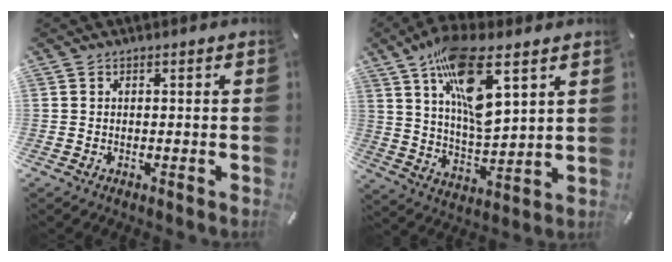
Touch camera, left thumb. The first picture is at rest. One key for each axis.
{"total": 17.4, "fx": 9.5, "fy": 6.5, "fz": 13.1, "tx": -0.233, "ty": -0.034, "tz": 0.160}